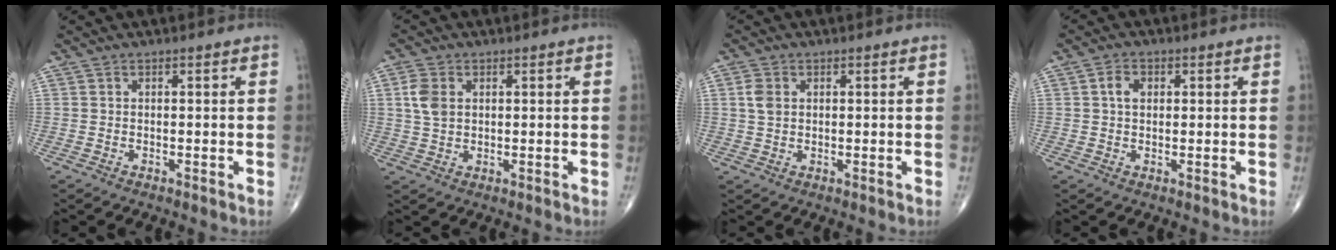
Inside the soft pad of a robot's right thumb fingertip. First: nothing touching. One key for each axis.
{"total": 4.7, "fx": 1.2, "fy": 3.3, "fz": 3.2, "tx": -0.061, "ty": 0.001, "tz": 0.024}
{"total": 2.3, "fx": 0.4, "fy": 1.7, "fz": 1.4, "tx": -0.024, "ty": 0.003, "tz": 0.008}
{"total": 3.1, "fx": 0.7, "fy": 2.2, "fz": 2.1, "tx": -0.032, "ty": 0.005, "tz": 0.010}